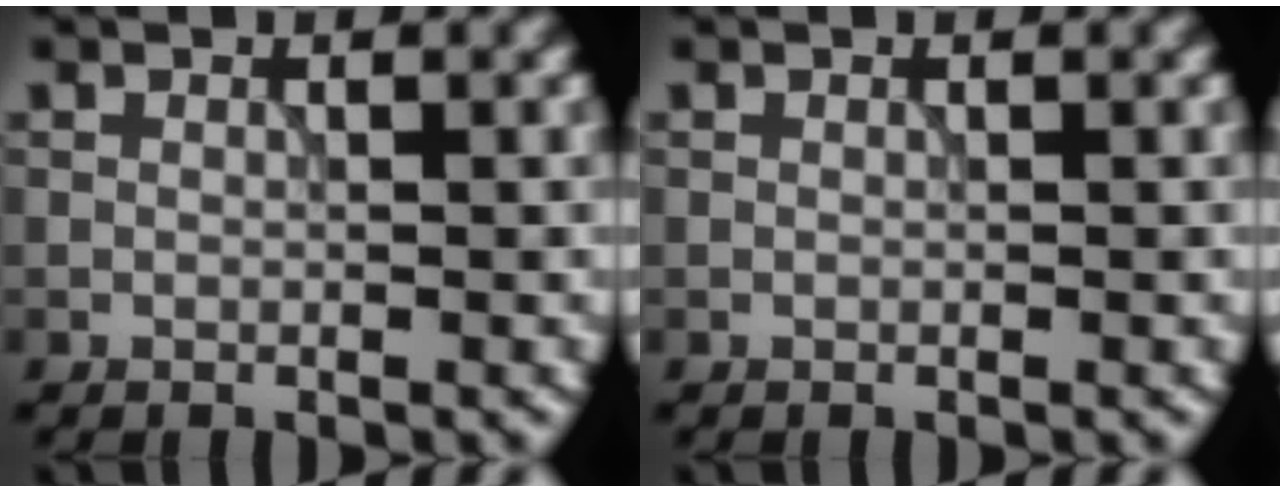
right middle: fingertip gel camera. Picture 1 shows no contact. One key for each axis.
{"total": 0.0}